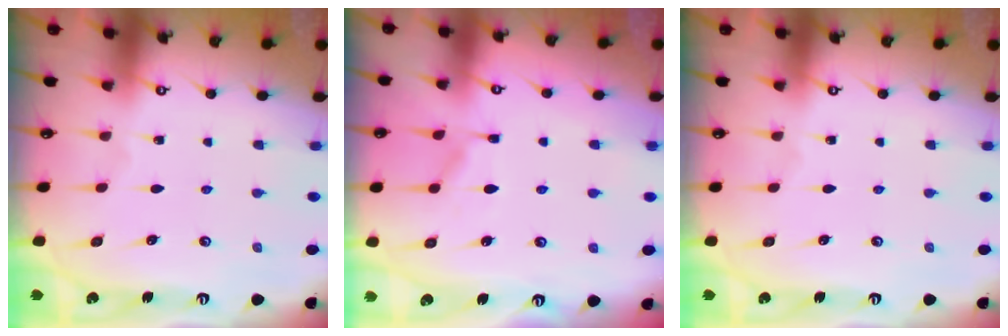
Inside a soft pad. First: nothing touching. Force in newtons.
{"total": 6.1, "press": 6.1, "slide": 0.7}
{"total": 0.0}